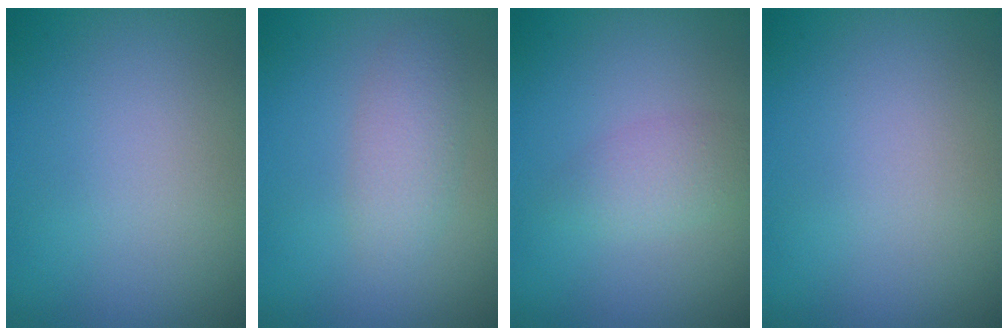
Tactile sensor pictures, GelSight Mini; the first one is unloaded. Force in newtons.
{"total": 2.2, "press": 2.2, "slide": 0.1}
{"total": 1.8, "press": 1.8, "slide": 0.1}
{"total": 0.0}